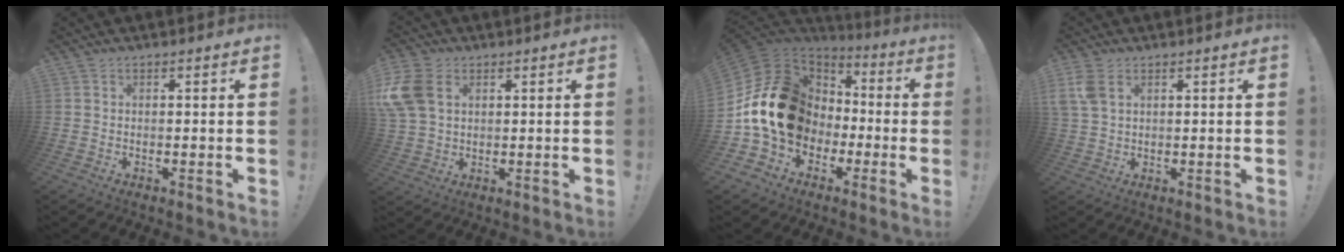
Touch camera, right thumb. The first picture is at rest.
{"total": 12.2, "force": [3.5, 8.4, 8.1], "torque": [-0.157, -0.008, 0.067]}
{"total": 22.3, "force": [-1.1, 17.7, 13.4], "torque": [-0.226, 0.022, 0.015]}
{"total": 6.1, "force": [2.7, 3.7, 4.0], "torque": [-0.073, -0.006, 0.052]}